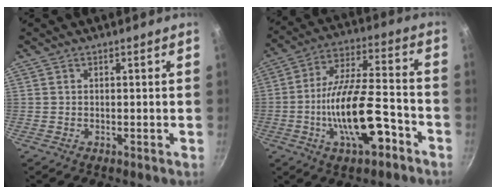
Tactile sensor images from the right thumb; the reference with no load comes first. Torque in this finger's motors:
{"motor_torque": [2.14, 0.26, 1.62, -1.15, 0.52]}